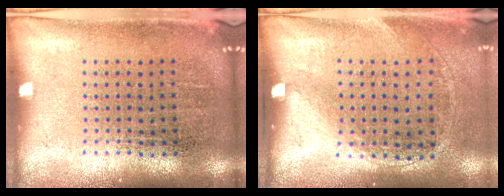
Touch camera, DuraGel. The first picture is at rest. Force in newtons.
{"total": 1.4, "press": 0.9, "slide": 1.0}